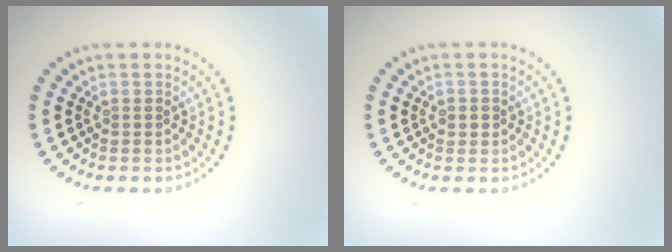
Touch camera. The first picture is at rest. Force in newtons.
{"total": 1.0, "press": 1.0, "slide": 0.3}